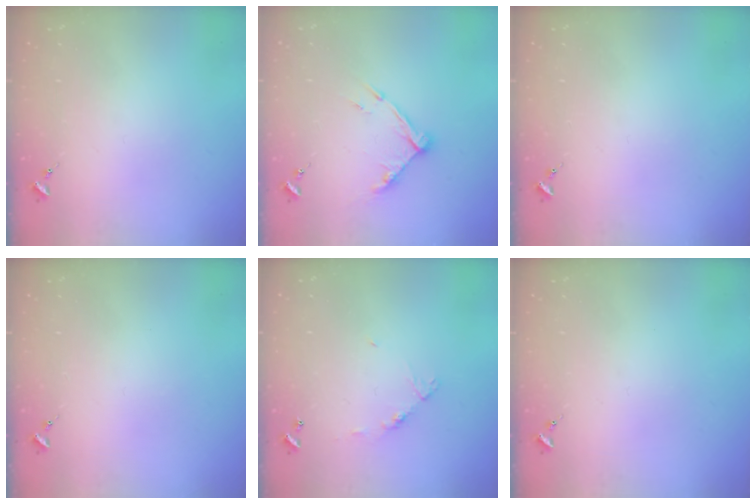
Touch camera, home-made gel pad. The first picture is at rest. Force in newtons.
{"total": 10.4, "press": 10.4, "slide": 0.8}
{"total": 0.0}
{"total": 0.0}
{"total": 6.2, "press": 6.2, "slide": 0.4}
{"total": 0.0}